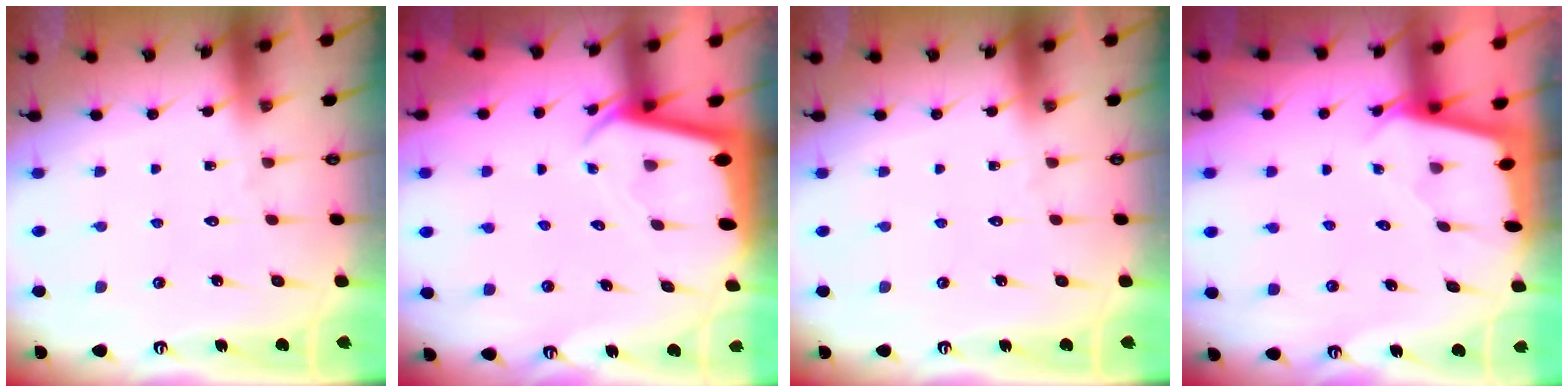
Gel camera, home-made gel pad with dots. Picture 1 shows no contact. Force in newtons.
{"total": 2.4, "press": 2.4, "slide": 0.2}
{"total": 0.0}
{"total": 1.7, "press": 1.6, "slide": 0.1}